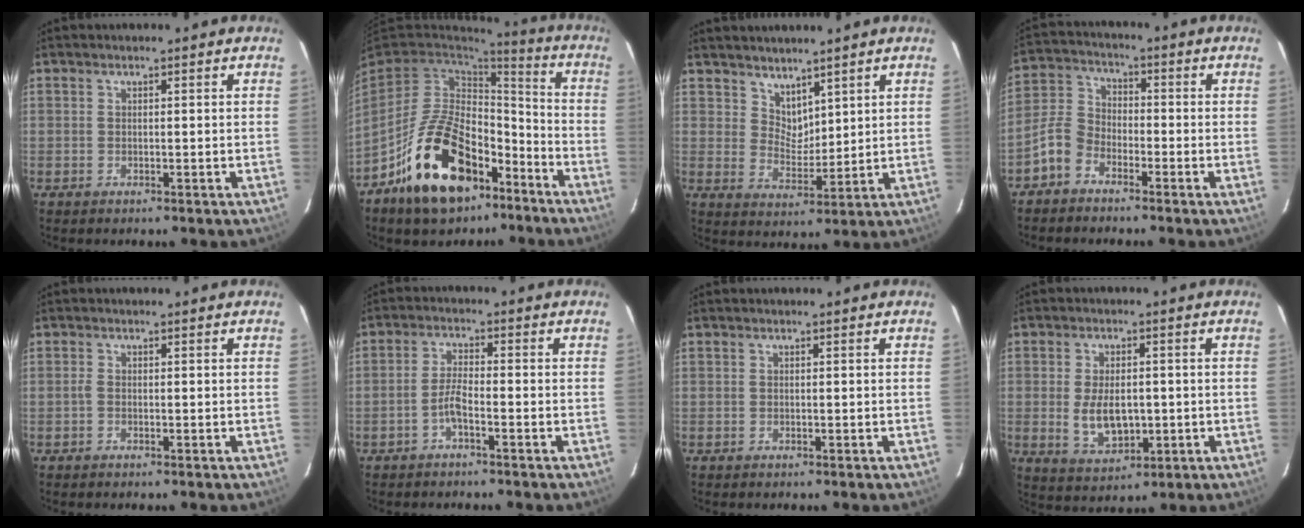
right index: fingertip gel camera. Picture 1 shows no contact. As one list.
[{"total": 20.1, "force": [-11.2, 11.2, 12.4], "torque": [-0.243, 0.020, -0.170]}, {"total": 5.3, "force": [4.2, 3.0, 1.0], "torque": [-0.008, -0.002, 0.084]}, {"total": 6.3, "force": [-4.2, 4.0, 2.6], "torque": [-0.062, 0.021, -0.092]}, {"total": 0.7, "force": [-0.2, 0.3, 0.6], "torque": [-0.013, 0.002, -0.007]}, {"total": 3.2, "force": [-1.9, 0.4, 2.6], "torque": [-0.061, 0.008, -0.040]}, {"total": 0.0}, {"total": 7.8, "force": [-0.8, 4.5, 6.3], "torque": [-0.125, -0.009, -0.003]}]